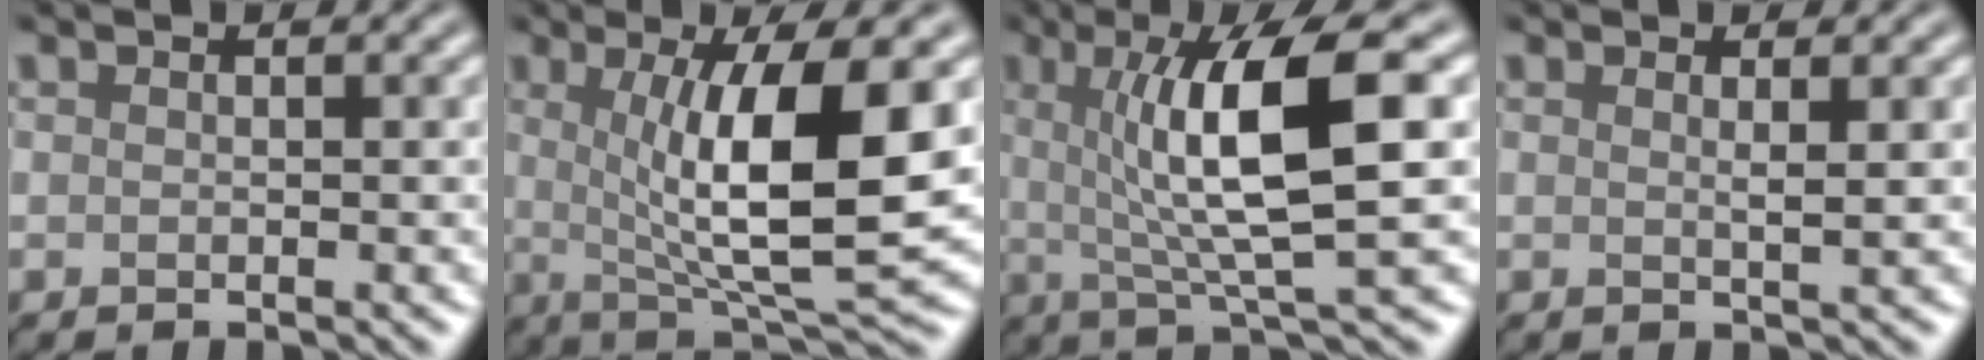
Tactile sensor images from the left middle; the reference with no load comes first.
{"total": 9.9, "force": [1.1, 2.4, 9.6], "torque": [-0.145, -0.015, 0.028]}
{"total": 9.4, "force": [1.5, 2.0, 9.1], "torque": [-0.128, 0.001, 0.025]}
{"total": 1.4, "force": [0.5, 0.3, 1.3], "torque": [-0.017, 0.000, 0.003]}